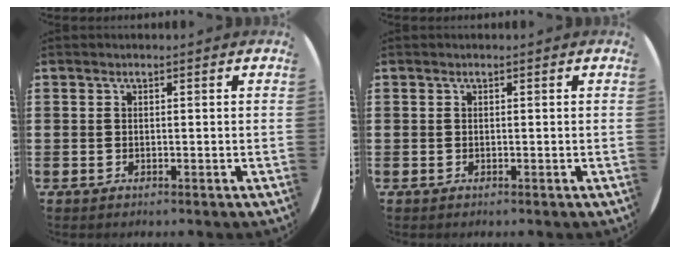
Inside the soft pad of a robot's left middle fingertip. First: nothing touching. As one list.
[{"total": 0.0}]